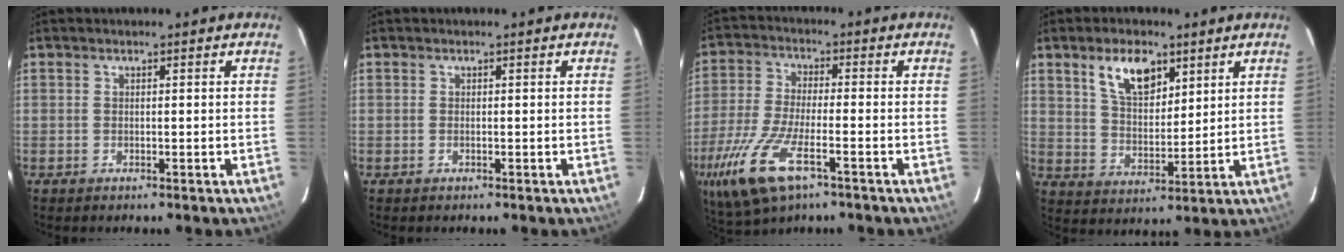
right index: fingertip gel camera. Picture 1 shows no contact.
{"total": 0.0}
{"total": 17.8, "force": [-9.2, 6.6, 13.7], "torque": [-0.302, -0.050, -0.174]}
{"total": 9.6, "force": [5.4, 4.8, 6.4], "torque": [-0.109, 0.009, 0.104]}